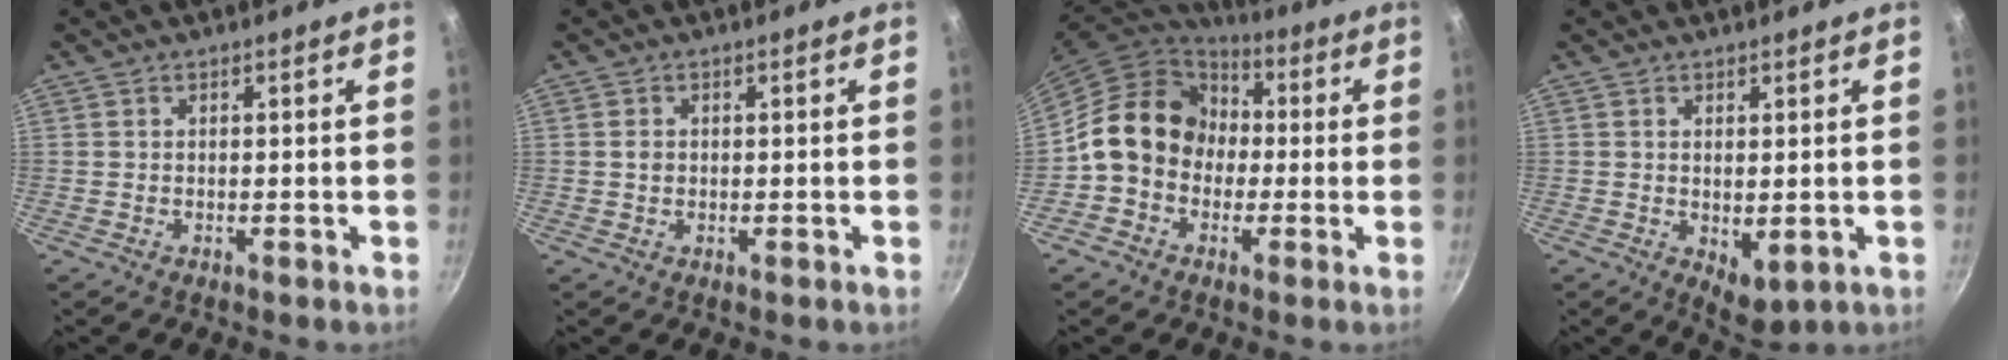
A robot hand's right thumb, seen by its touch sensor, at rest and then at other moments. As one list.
[{"total": 1.4, "force": [0.1, 1.2, 0.7], "torque": [-0.009, 0.003, 0.000]}, {"total": 14.9, "force": [0.1, 12.6, 8.1], "torque": [-0.095, 0.039, -0.017]}, {"total": 4.8, "force": [-0.2, 2.7, 4.0], "torque": [-0.048, -0.013, 0.007]}]